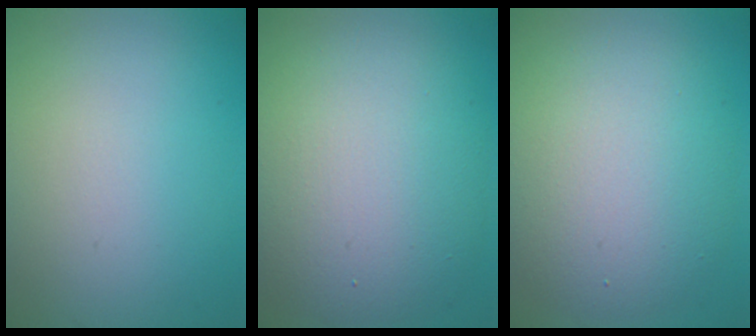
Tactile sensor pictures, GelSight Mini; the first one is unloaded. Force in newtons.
{"total": 10.3, "press": 10.2, "slide": 0.6}
{"total": 8.6, "press": 8.6, "slide": 0.5}